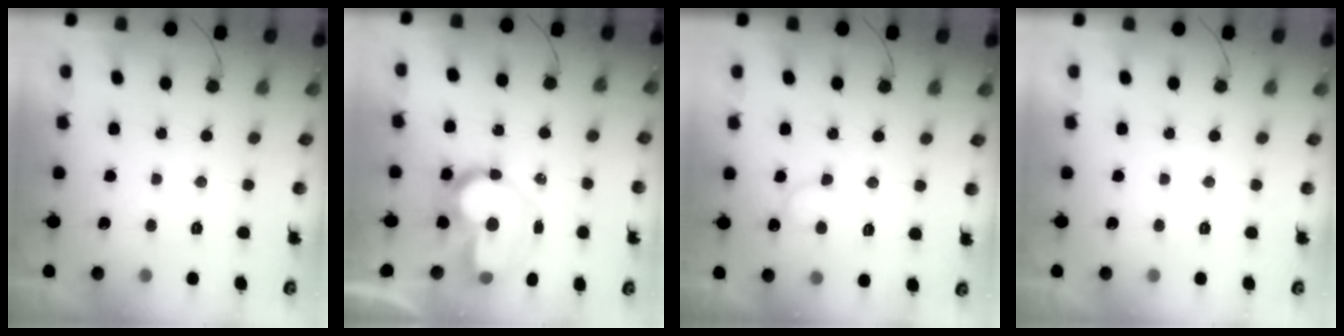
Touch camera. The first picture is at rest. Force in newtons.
{"total": 14.6, "press": 14.6, "slide": 1.3}
{"total": 9.8, "press": 9.8, "slide": 0.9}
{"total": 0.0}